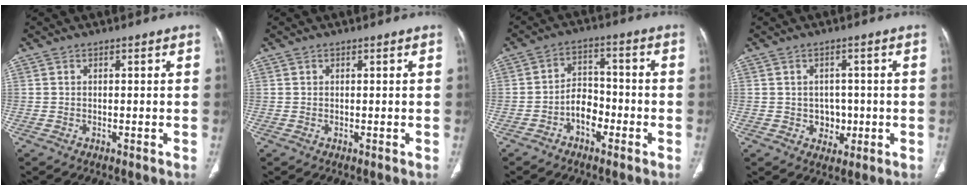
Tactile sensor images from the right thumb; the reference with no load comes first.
{"total": 0.0}
{"total": 6.2, "force": [-2.9, 4.1, 3.7], "torque": [-0.039, 0.033, -0.058]}
{"total": 4.4, "force": [-0.7, 3.7, 2.2], "torque": [-0.001, 0.005, -0.004]}